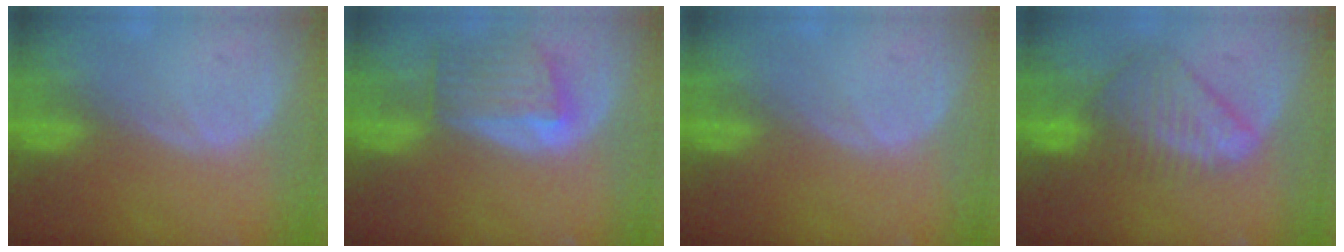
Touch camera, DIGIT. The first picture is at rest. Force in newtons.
{"total": 6.8, "press": 6.5, "slide": 2.2}
{"total": 0.0}
{"total": 8.5, "press": 7.4, "slide": 4.2}